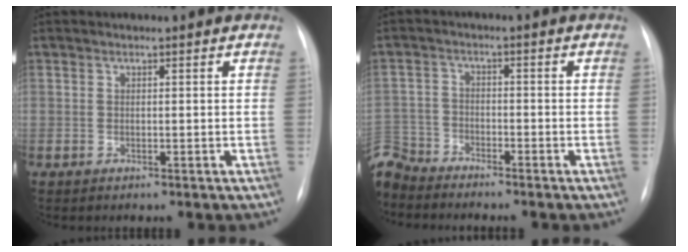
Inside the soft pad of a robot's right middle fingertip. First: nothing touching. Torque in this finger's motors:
{"motor_torque": [0.55, -0.81, 0.28, 0.01]}